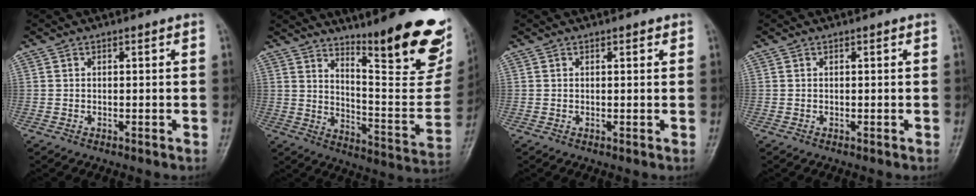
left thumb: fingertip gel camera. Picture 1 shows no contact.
{"total": 25.2, "force": [16.6, 5.8, 18.2], "torque": [-0.213, -0.111, 0.236]}
{"total": 1.0, "force": [0.6, 0.5, 0.6], "torque": [-0.006, -0.001, 0.005]}
{"total": 0.0}